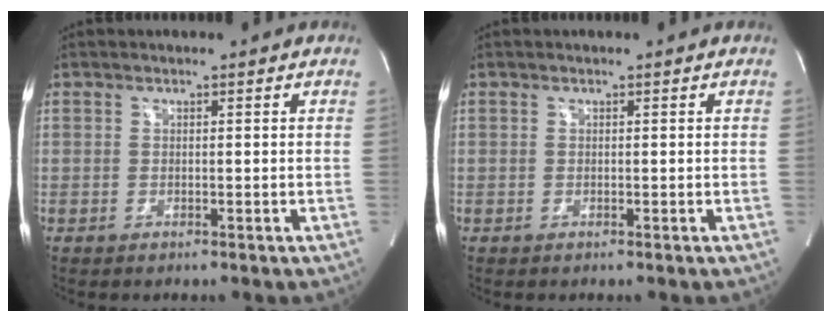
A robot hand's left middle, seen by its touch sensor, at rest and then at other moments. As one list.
[{"total": 0.0}]